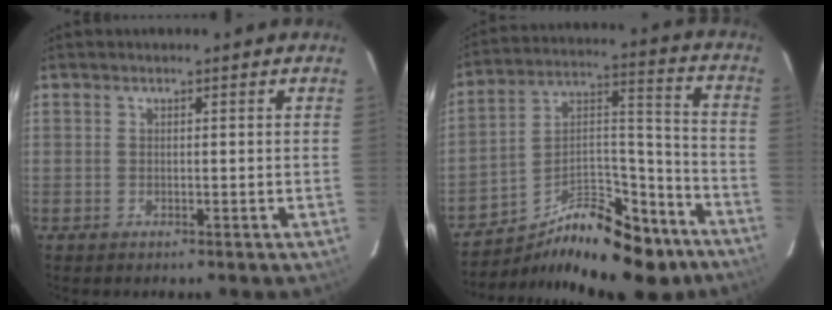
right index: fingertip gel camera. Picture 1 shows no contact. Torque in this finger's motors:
{"motor_torque": [1.23, -0.91, 0.38, 0.04]}